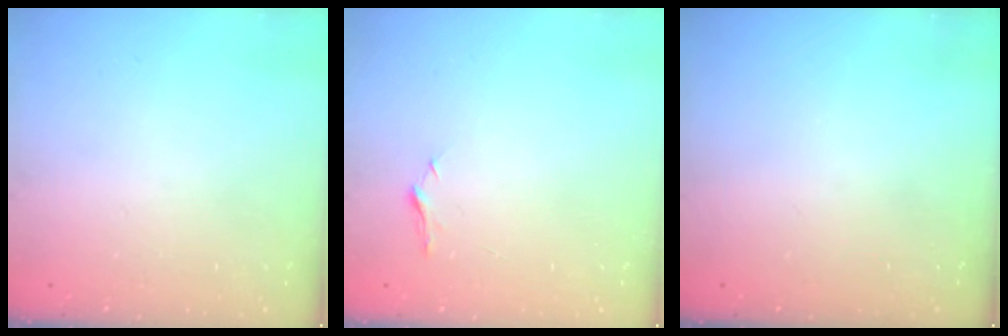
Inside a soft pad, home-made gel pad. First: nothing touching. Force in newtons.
{"total": 5.0, "press": 5.0, "slide": 0.6}
{"total": 0.0}